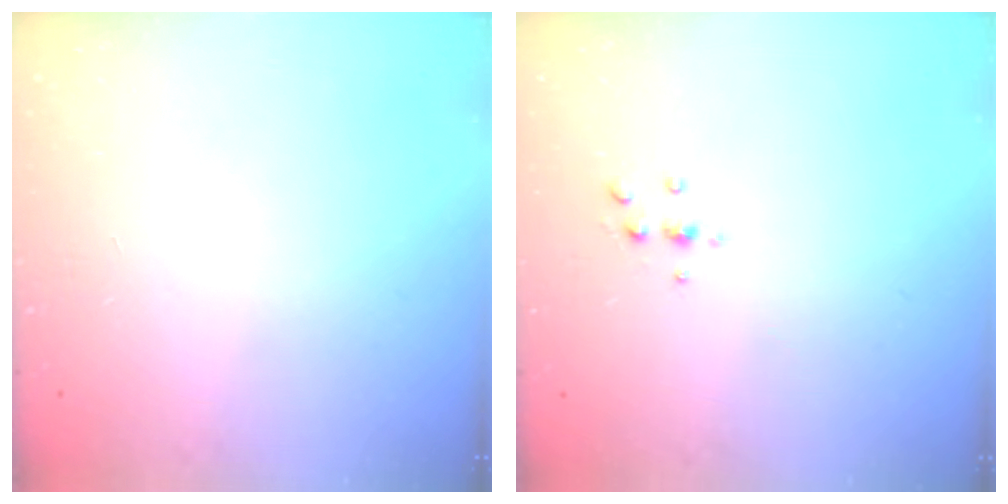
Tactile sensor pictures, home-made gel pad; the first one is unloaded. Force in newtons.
{"total": 3.6, "press": 3.5, "slide": 0.5}